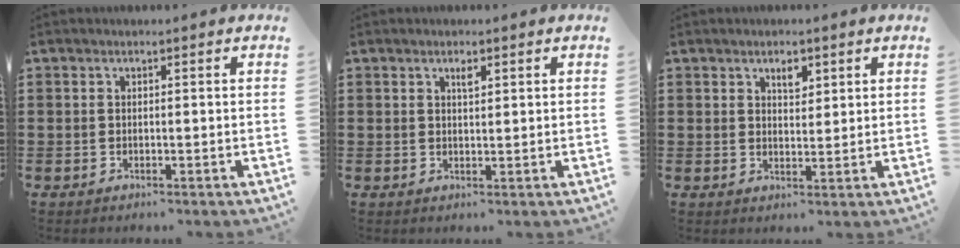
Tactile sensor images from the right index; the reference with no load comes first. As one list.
[{"total": 1.4, "force": [0.8, 0.4, 1.1], "torque": [-0.015, 0.000, 0.012]}, {"total": 2.5, "force": [1.7, 1.2, 1.5], "torque": [-0.016, -0.003, 0.026]}]